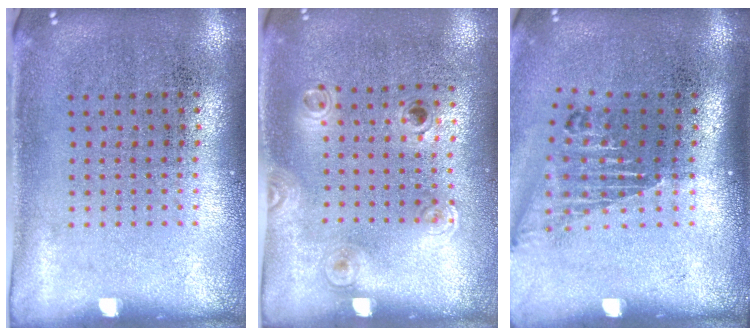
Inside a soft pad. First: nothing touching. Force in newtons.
{"total": 1.1, "press": 0.8, "slide": 0.8}
{"total": 1.6, "press": 1.2, "slide": 1.1}